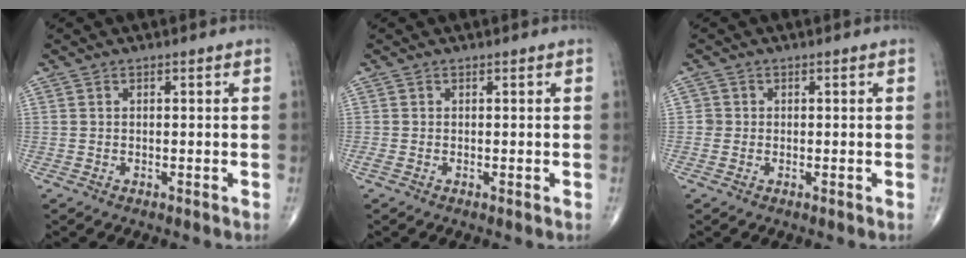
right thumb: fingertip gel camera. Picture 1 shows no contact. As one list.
[{"total": 0.9, "force": [-0.2, 0.3, 0.8], "torque": [-0.023, -0.005, -0.007]}, {"total": 1.3, "force": [-0.1, 1.3, 0.0], "torque": [0.009, 0.005, -0.004]}]